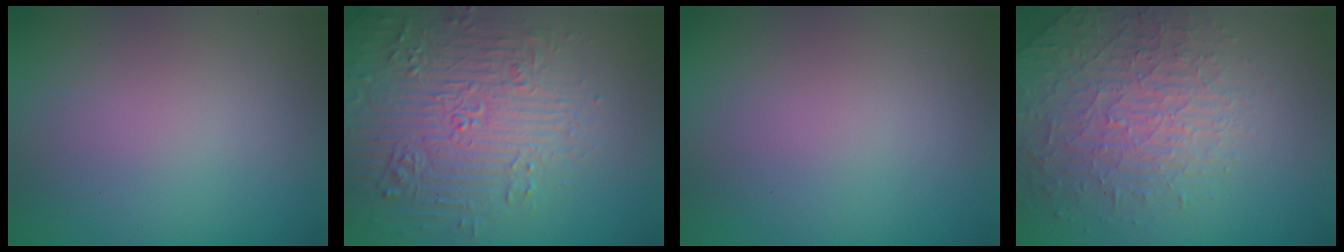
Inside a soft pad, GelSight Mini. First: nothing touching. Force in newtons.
{"total": 7.5, "press": 7.3, "slide": 1.7}
{"total": 0.0}
{"total": 3.7, "press": 3.5, "slide": 1.1}